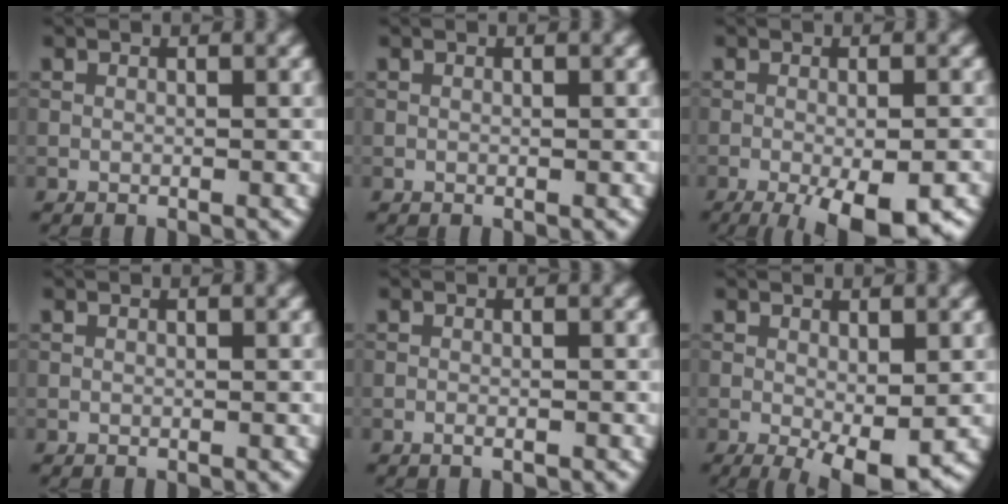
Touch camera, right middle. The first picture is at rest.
{"total": 0.0}
{"total": 7.6, "force": [-4.0, 1.9, 6.1], "torque": [-0.092, -0.010, -0.059]}
{"total": 0.0}
{"total": 0.9, "force": [-0.5, 0.2, 0.7], "torque": [-0.011, -0.002, -0.009]}
{"total": 4.4, "force": [-1.2, 1.3, 4.0], "torque": [-0.062, -0.015, -0.016]}